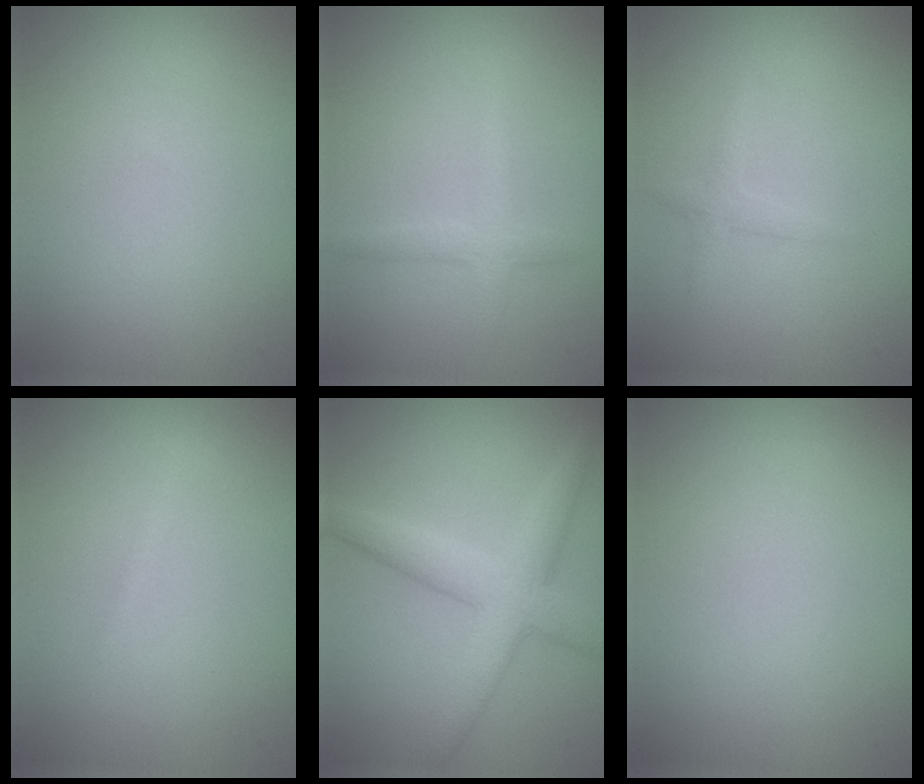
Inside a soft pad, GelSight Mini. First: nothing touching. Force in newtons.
{"total": 1.8, "press": 1.8, "slide": 0.1}
{"total": 1.1, "press": 1.1, "slide": 0.0}
{"total": 1.0, "press": 1.0, "slide": 0.1}
{"total": 4.7, "press": 4.7, "slide": 0.1}
{"total": 0.0}